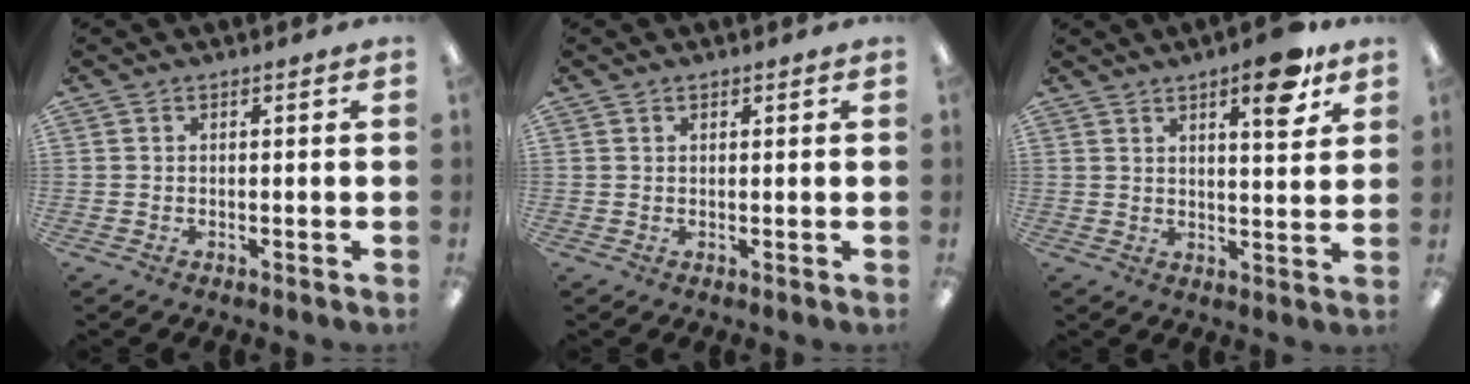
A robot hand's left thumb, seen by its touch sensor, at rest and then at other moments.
{"total": 0.8, "force": [0.6, 0.5, 0.3], "torque": [-0.007, 0.002, 0.011]}
{"total": 9.6, "force": [6.0, 2.7, 7.0], "torque": [-0.086, -0.032, 0.092]}